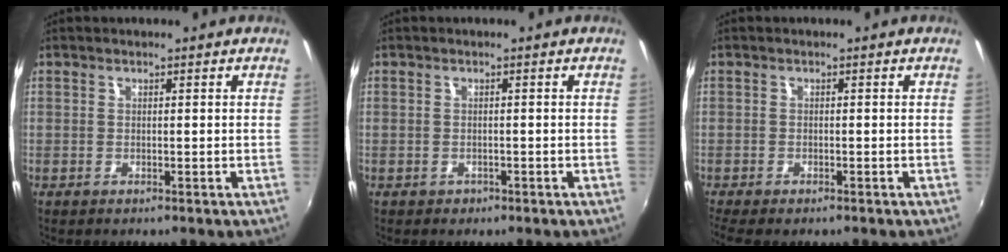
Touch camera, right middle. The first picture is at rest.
{"total": 1.3, "force": [-0.7, 1.1, 0.3], "torque": [-0.008, -0.003, -0.006]}
{"total": 4.4, "force": [-3.5, 1.3, 2.4], "torque": [-0.056, -0.028, -0.059]}